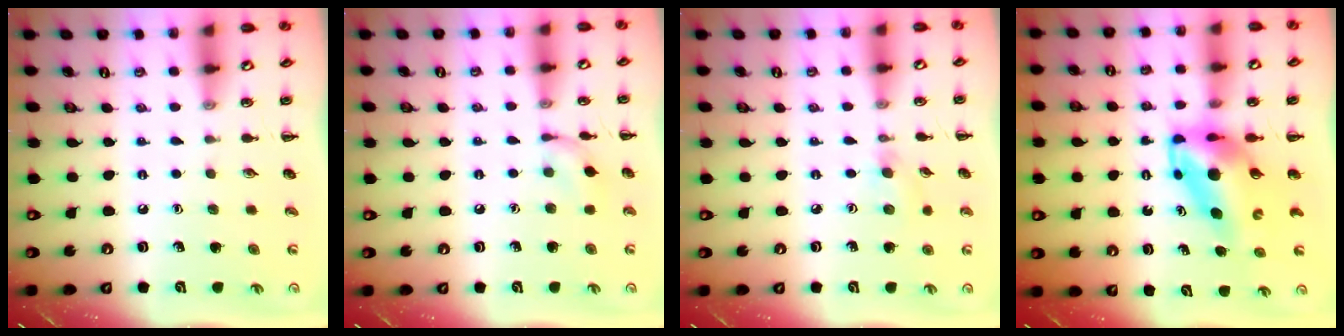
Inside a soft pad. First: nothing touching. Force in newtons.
{"total": 6.9, "press": 6.8, "slide": 0.9}
{"total": 4.4, "press": 4.1, "slide": 1.7}
{"total": 7.6, "press": 7.3, "slide": 2.0}